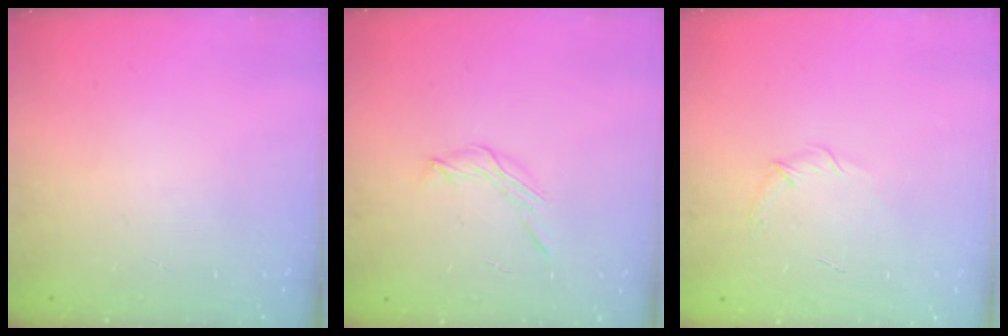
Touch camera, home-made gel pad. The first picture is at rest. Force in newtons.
{"total": 5.4, "press": 5.4, "slide": 0.8}
{"total": 5.6, "press": 5.4, "slide": 1.6}